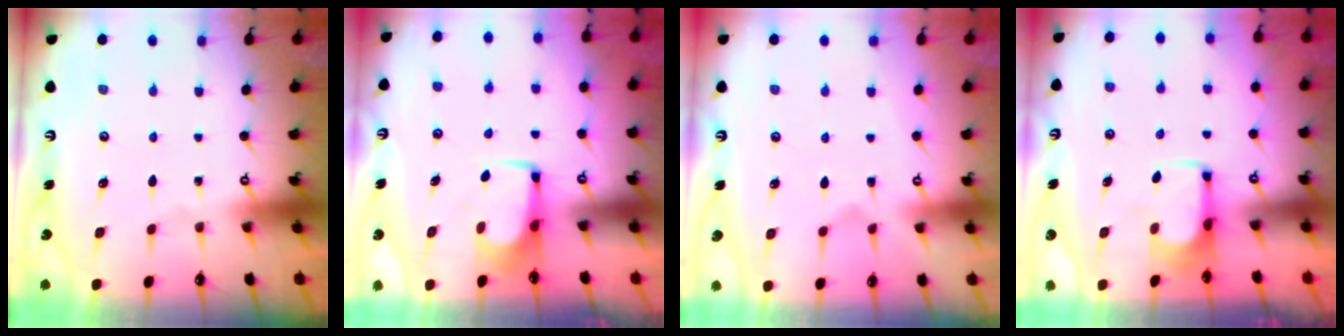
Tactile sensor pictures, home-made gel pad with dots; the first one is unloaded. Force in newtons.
{"total": 1.9, "press": 1.8, "slide": 0.6}
{"total": 2.1, "press": 1.9, "slide": 1.0}
{"total": 3.6, "press": 3.5, "slide": 0.7}